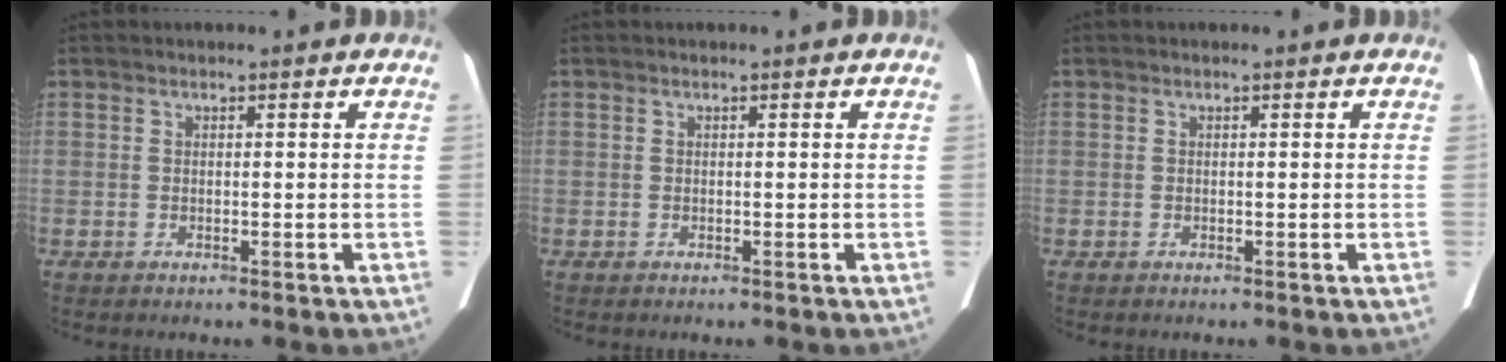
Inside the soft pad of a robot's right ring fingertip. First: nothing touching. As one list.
[{"total": 0.0}, {"total": 0.0}]